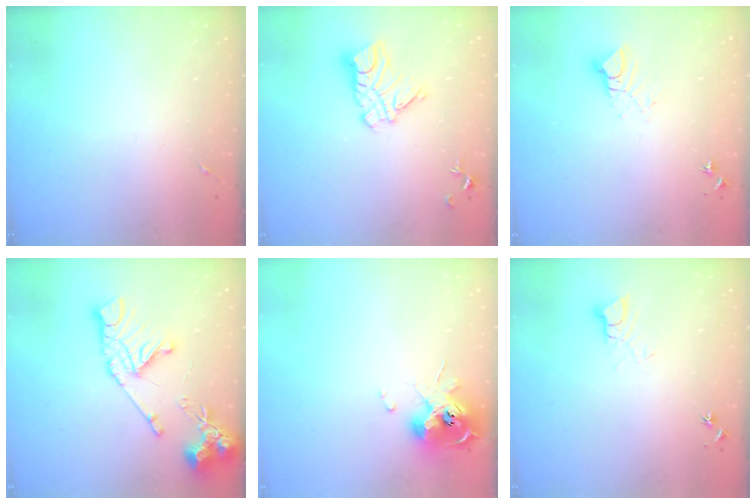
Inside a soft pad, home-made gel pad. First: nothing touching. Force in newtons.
{"total": 11.1, "press": 11.0, "slide": 1.1}
{"total": 6.6, "press": 6.6, "slide": 0.4}
{"total": 16.4, "press": 16.3, "slide": 1.9}
{"total": 13.1, "press": 13.0, "slide": 1.8}
{"total": 5.4, "press": 5.4, "slide": 0.5}